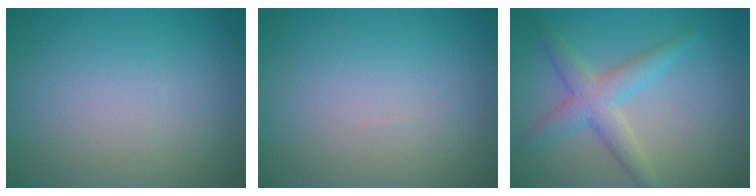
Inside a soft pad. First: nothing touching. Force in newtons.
{"total": 0.0}
{"total": 3.7, "press": 3.7, "slide": 0.1}